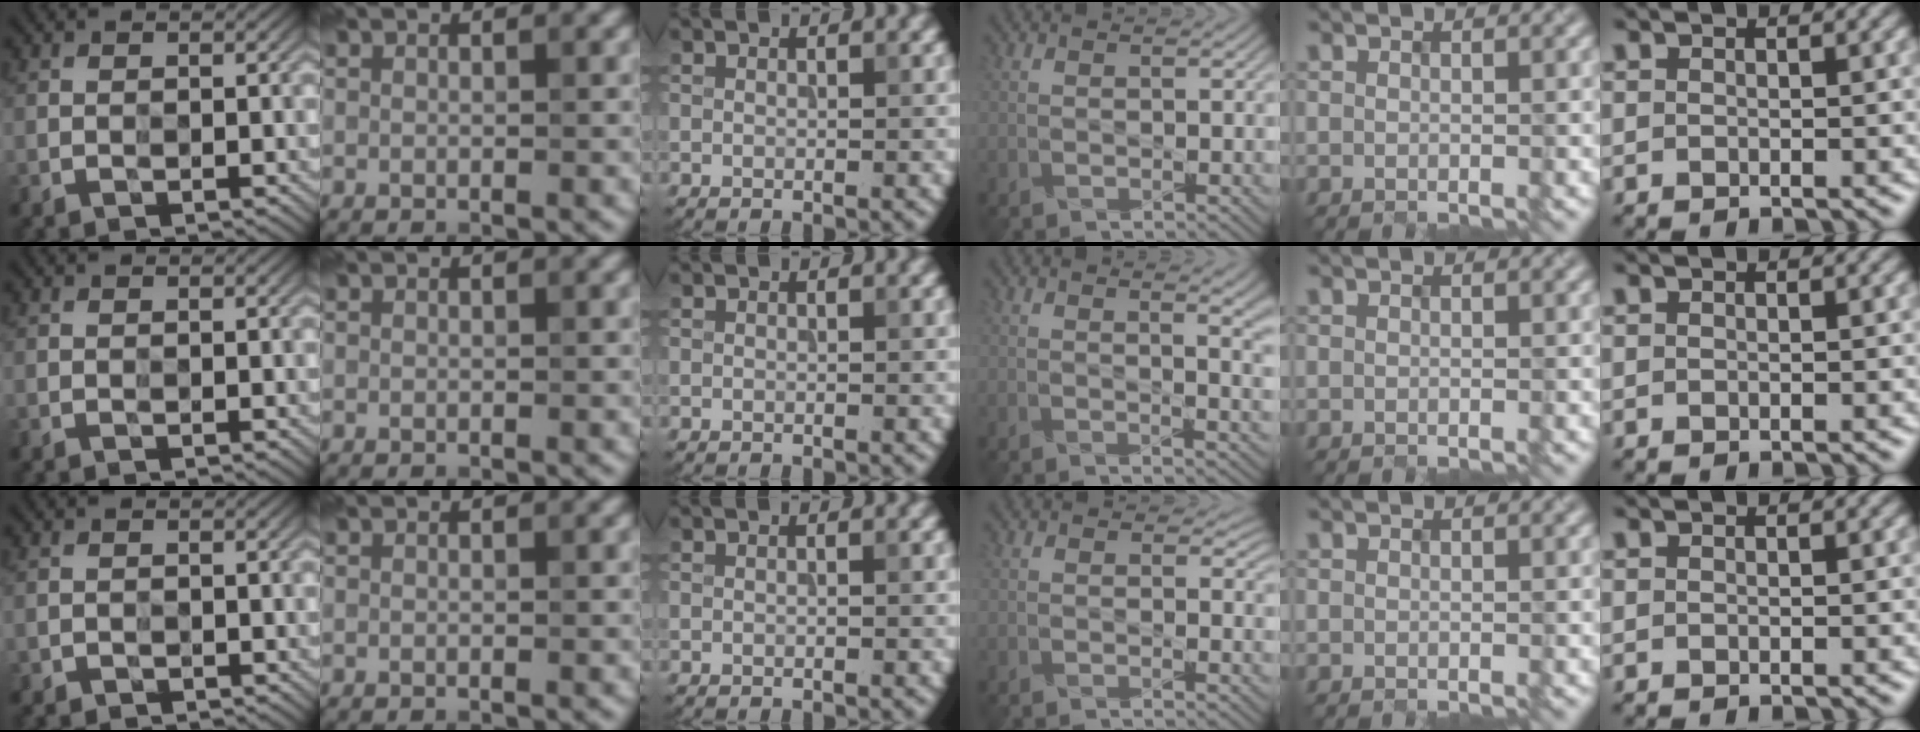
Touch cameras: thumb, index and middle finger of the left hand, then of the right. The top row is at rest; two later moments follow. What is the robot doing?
{"motion": "insert", "object": "connector and pipe"}